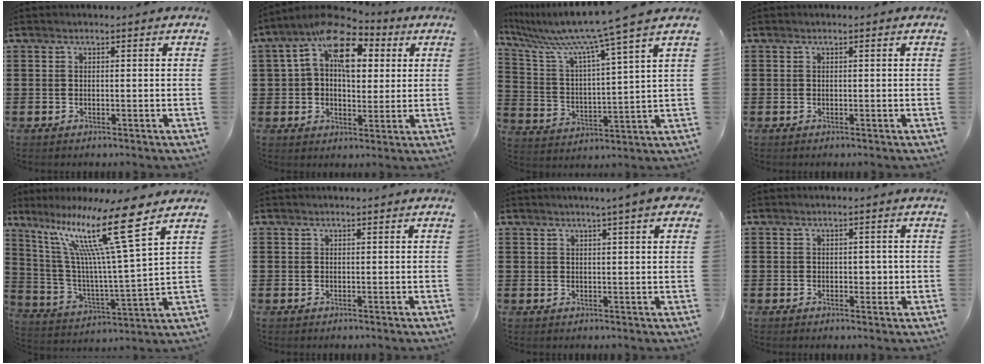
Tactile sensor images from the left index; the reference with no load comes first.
{"total": 12.0, "force": [5.4, 6.8, 8.3], "torque": [-0.155, 0.002, 0.095]}
{"total": 9.5, "force": [8.0, -1.3, 5.1], "torque": [-0.134, -0.056, 0.123]}
{"total": 0.0}
{"total": 16.5, "force": [10.0, 0.7, 13.0], "torque": [-0.275, -0.050, 0.152]}
{"total": 0.0}
{"total": 3.6, "force": [2.2, -0.1, 2.8], "torque": [-0.050, 0.002, 0.037]}
{"total": 2.0, "force": [0.0, 1.3, 1.5], "torque": [-0.021, 0.002, -0.002]}